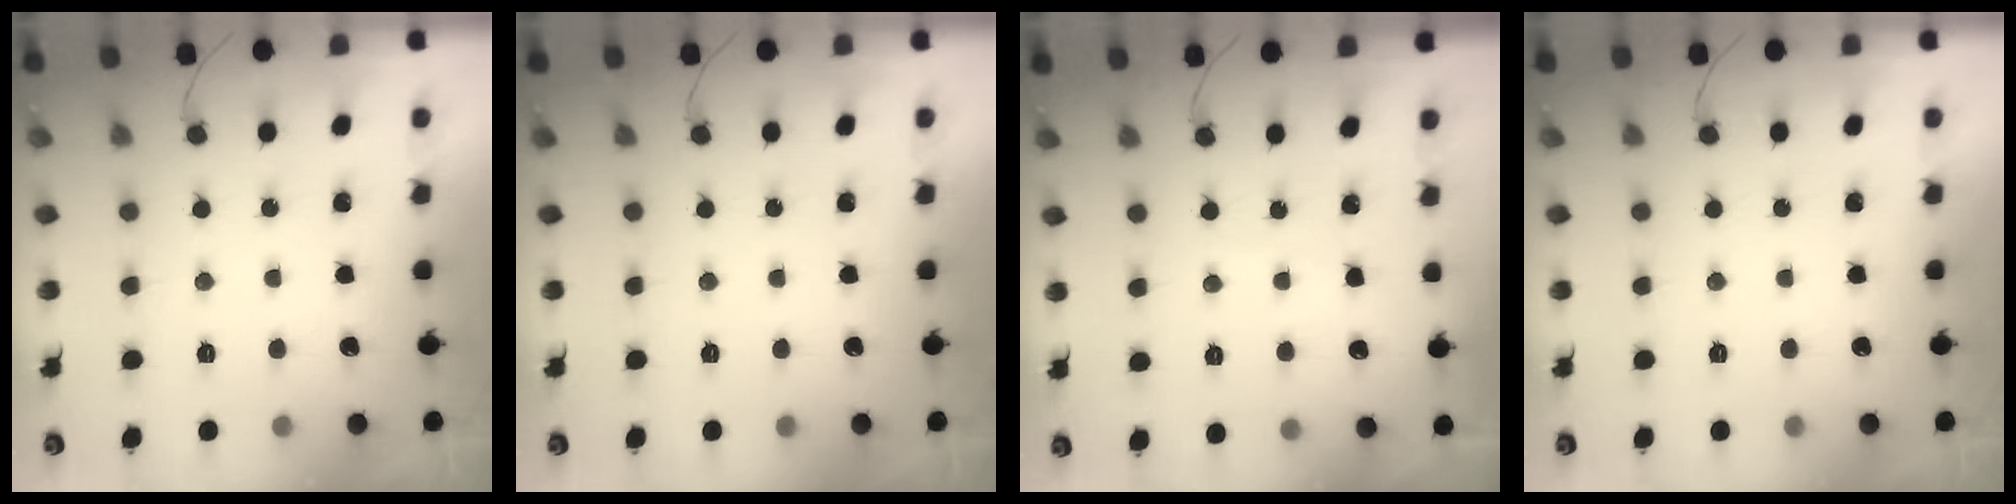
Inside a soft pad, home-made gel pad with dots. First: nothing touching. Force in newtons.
{"total": 0.0}
{"total": 1.8, "press": 1.7, "slide": 0.2}
{"total": 0.0}